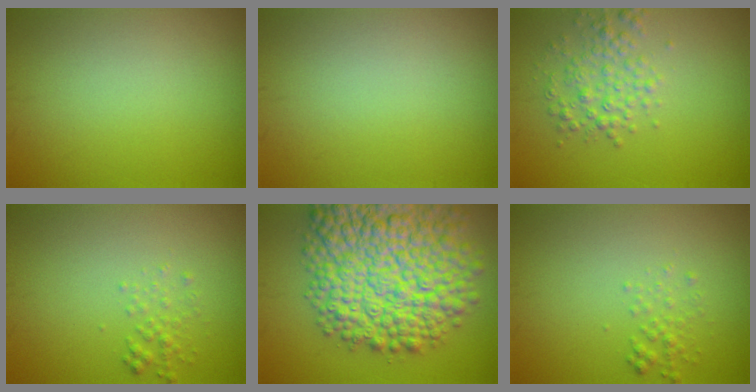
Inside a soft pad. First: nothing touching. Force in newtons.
{"total": 0.0}
{"total": 2.8, "press": 2.8, "slide": 0.0}
{"total": 1.3, "press": 1.3, "slide": 0.1}
{"total": 13.3, "press": 13.3, "slide": 0.5}
{"total": 1.3, "press": 1.3, "slide": 0.1}